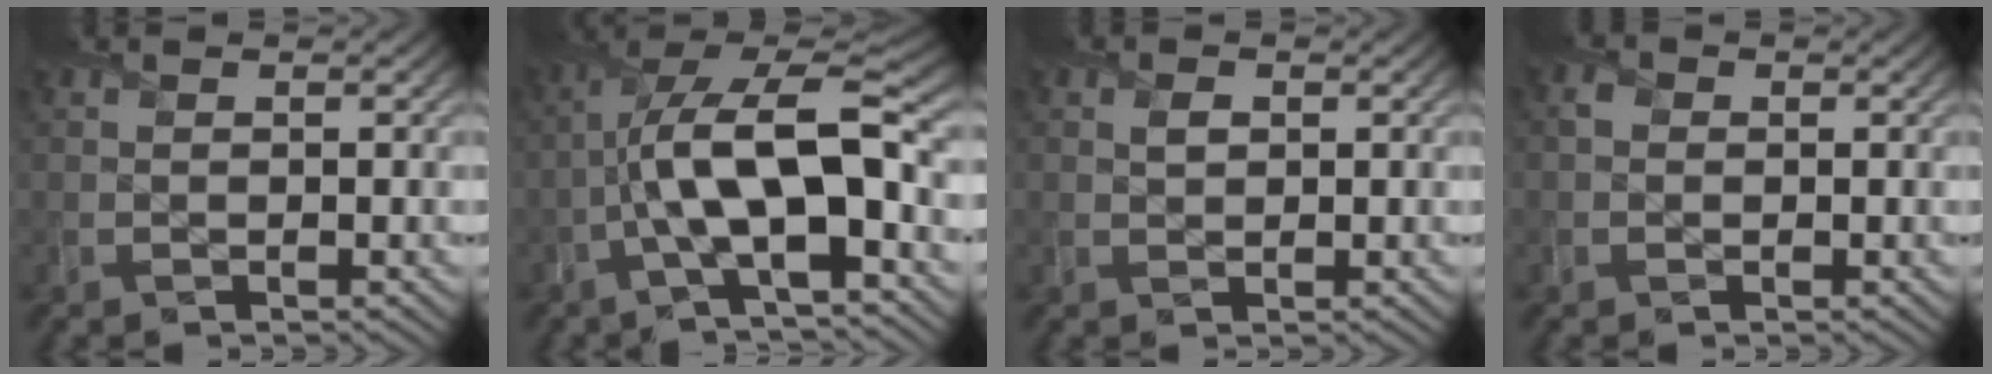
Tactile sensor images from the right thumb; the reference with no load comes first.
{"total": 13.8, "force": [-2.6, 5.1, 12.6], "torque": [-0.240, 0.006, -0.047]}
{"total": 1.3, "force": [0.4, 1.0, 0.7], "torque": [-0.014, -0.001, 0.008]}
{"total": 1.3, "force": [0.0, 1.3, 0.3], "torque": [-0.004, -0.001, -0.003]}